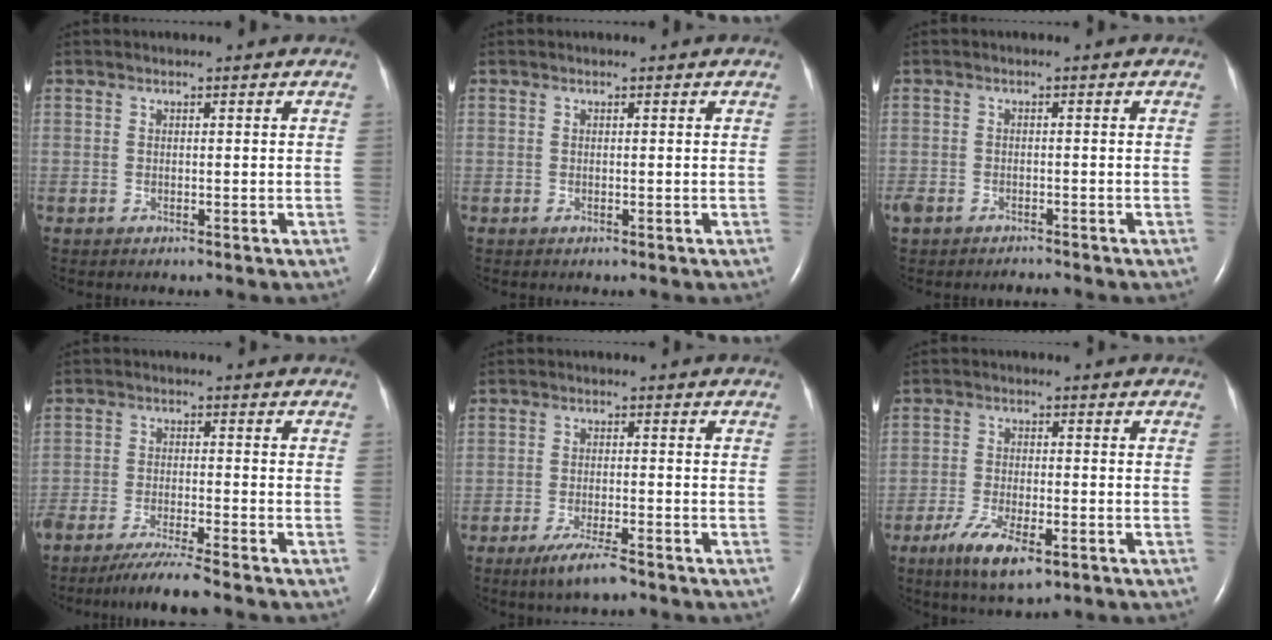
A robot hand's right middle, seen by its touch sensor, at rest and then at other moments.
{"total": 0.0}
{"total": 4.0, "force": [-3.3, 1.7, 1.5], "torque": [-0.035, -0.002, -0.056]}
{"total": 6.1, "force": [-5.2, -0.6, 3.1], "torque": [-0.055, -0.021, -0.092]}
{"total": 5.4, "force": [-3.9, 0.6, 3.7], "torque": [-0.079, -0.012, -0.066]}
{"total": 7.9, "force": [-4.4, 2.3, 6.1], "torque": [-0.116, -0.014, -0.071]}